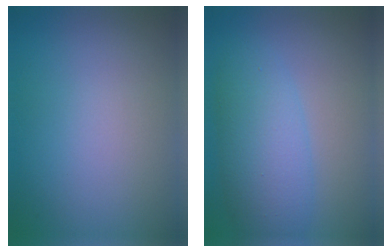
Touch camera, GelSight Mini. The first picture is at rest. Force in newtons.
{"total": 5.1, "press": 5.1, "slide": 0.2}